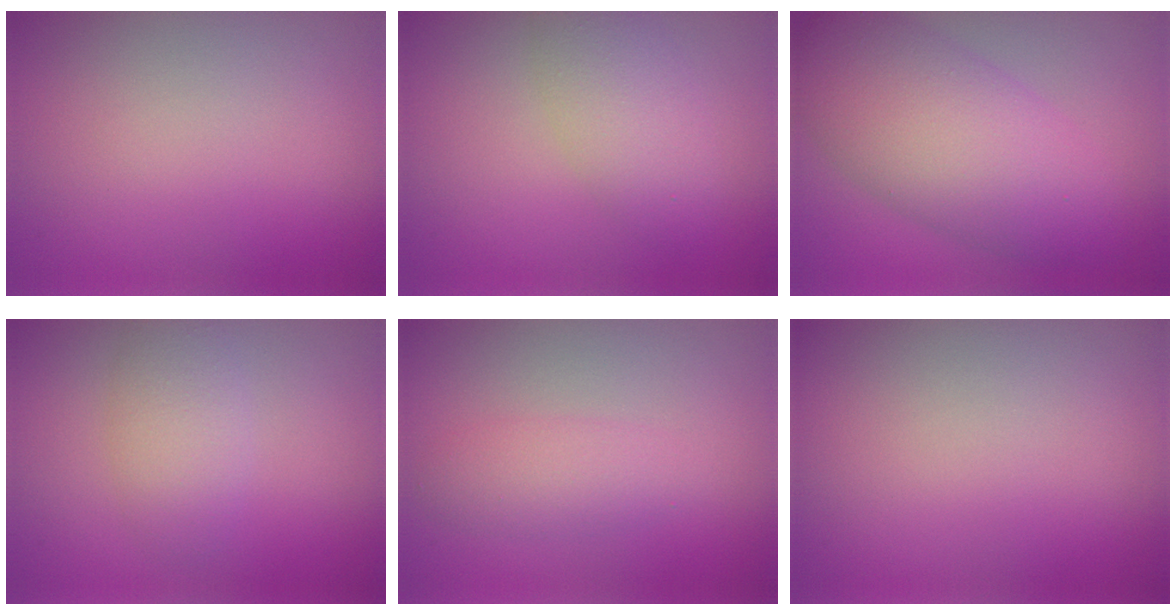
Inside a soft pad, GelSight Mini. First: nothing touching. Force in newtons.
{"total": 3.7, "press": 3.7, "slide": 0.1}
{"total": 8.6, "press": 8.6, "slide": 0.1}
{"total": 2.9, "press": 2.9, "slide": 0.1}
{"total": 2.3, "press": 2.3, "slide": 0.2}
{"total": 0.0}